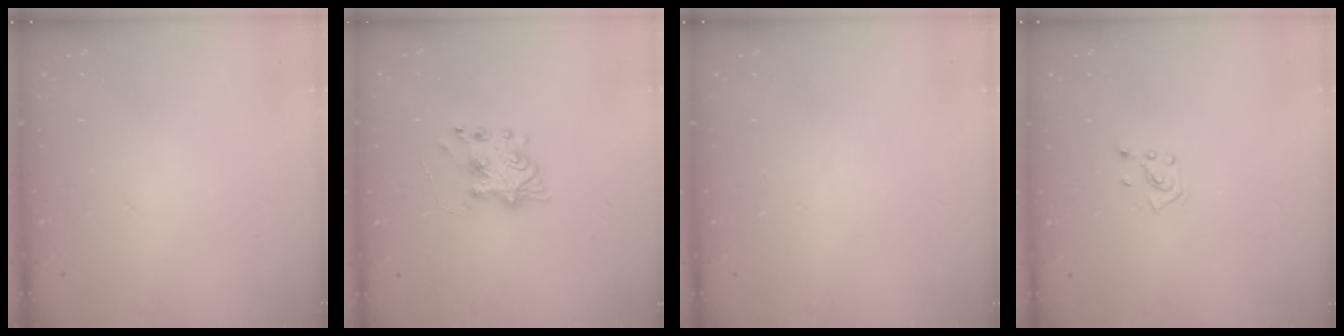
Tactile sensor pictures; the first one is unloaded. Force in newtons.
{"total": 7.9, "press": 7.8, "slide": 1.0}
{"total": 0.0}
{"total": 2.8, "press": 2.8, "slide": 0.2}